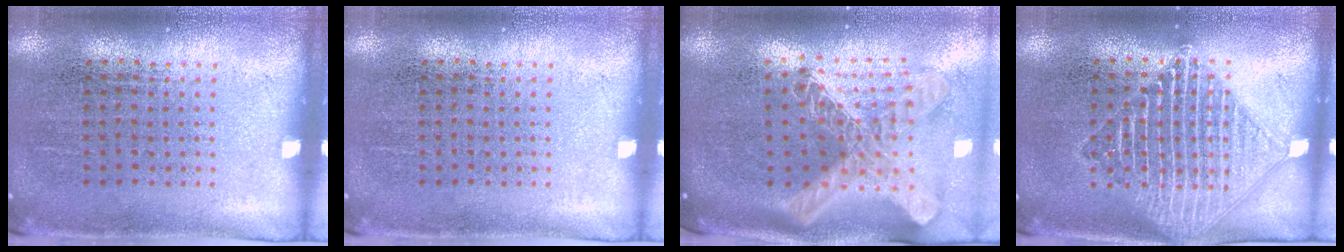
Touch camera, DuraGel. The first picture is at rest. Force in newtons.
{"total": 0.0}
{"total": 2.9, "press": 2.1, "slide": 2.0}
{"total": 3.3, "press": 3.3, "slide": 0.4}